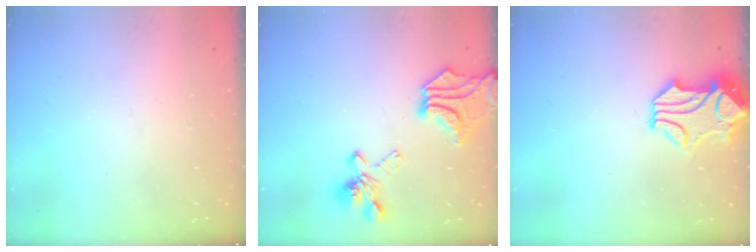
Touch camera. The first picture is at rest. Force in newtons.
{"total": 9.3, "press": 8.7, "slide": 3.2}
{"total": 2.1, "press": 1.6, "slide": 1.3}